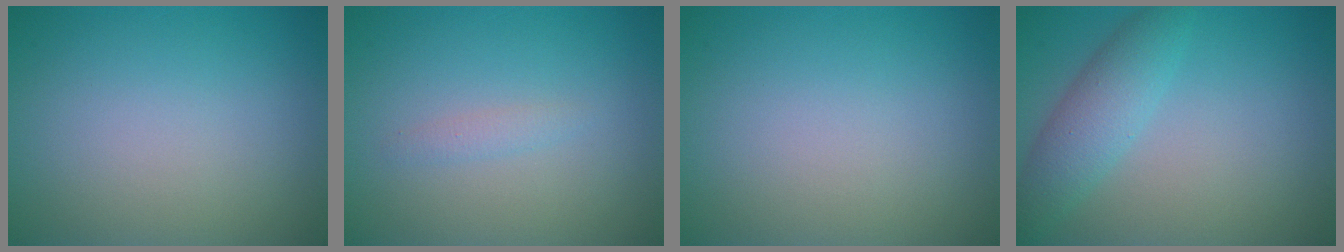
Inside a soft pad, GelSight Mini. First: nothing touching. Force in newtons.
{"total": 0.9, "press": 0.9, "slide": 0.0}
{"total": 0.0}
{"total": 3.6, "press": 3.6, "slide": 0.0}